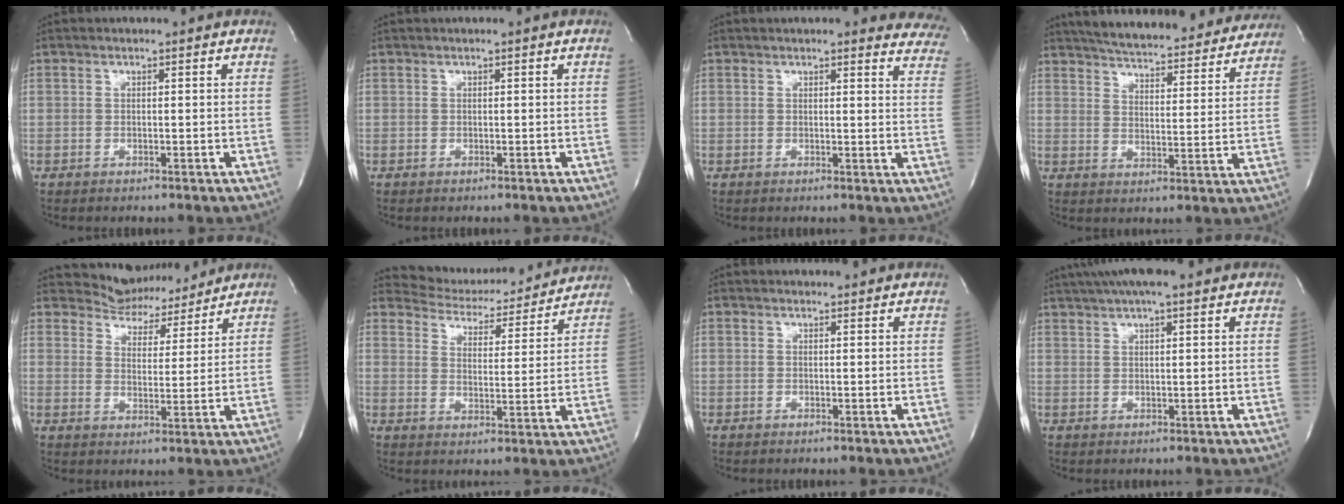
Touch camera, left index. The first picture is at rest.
{"total": 0.0}
{"total": 15.8, "force": [14.7, 3.3, 4.7], "torque": [-0.036, -0.034, 0.141]}
{"total": 25.1, "force": [23.1, 5.0, 8.6], "torque": [-0.139, -0.028, 0.292]}
{"total": 8.2, "force": [7.8, 2.7, 0.0], "torque": [0.000, -0.005, 0.113]}
{"total": 14.5, "force": [14.1, 3.0, 1.9], "torque": [-0.013, -0.016, 0.176]}
{"total": 4.1, "force": [3.9, 0.9, 0.7], "torque": [-0.010, 0.010, 0.039]}
{"total": 11.9, "force": [10.0, 1.8, 6.2], "torque": [-0.109, 0.038, 0.144]}